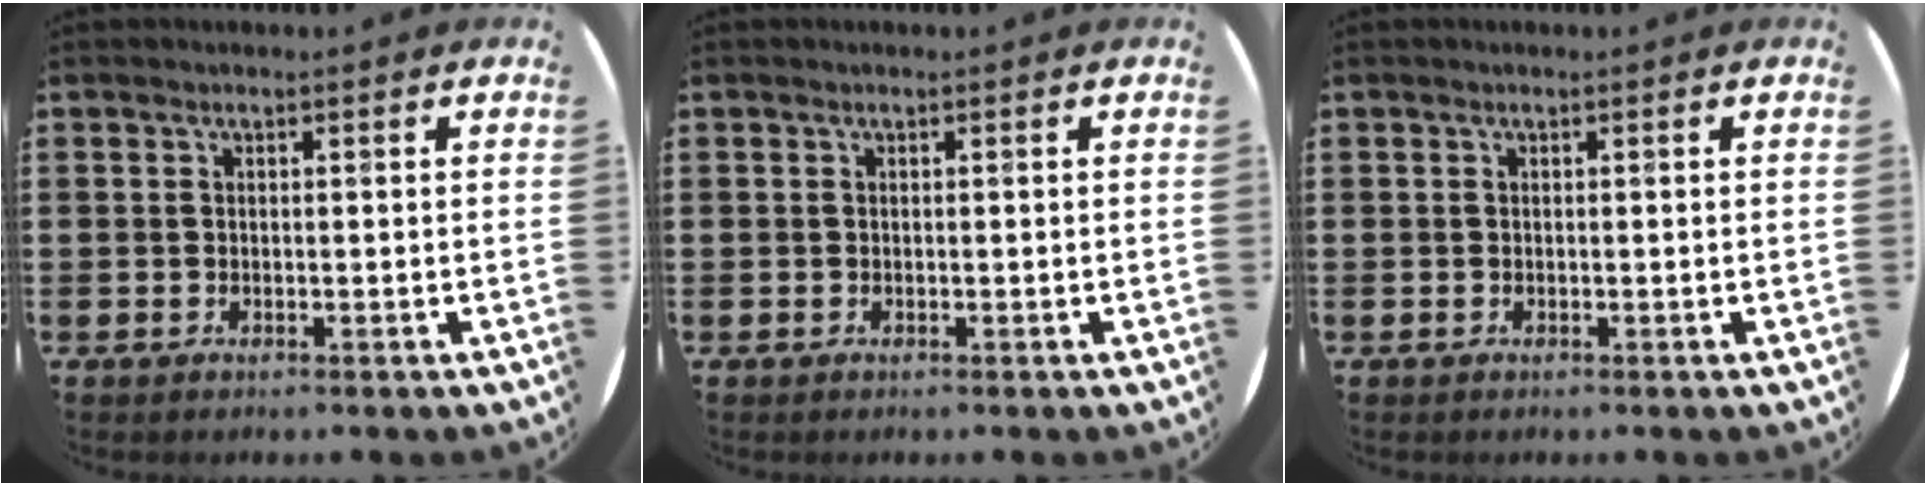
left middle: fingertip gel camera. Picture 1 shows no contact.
{"total": 0.0}
{"total": 0.0}